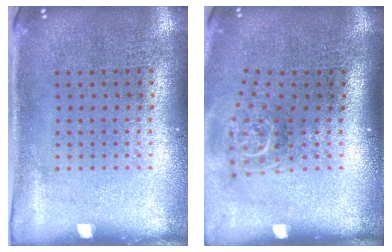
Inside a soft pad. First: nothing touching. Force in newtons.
{"total": 1.8, "press": 1.3, "slide": 1.3}